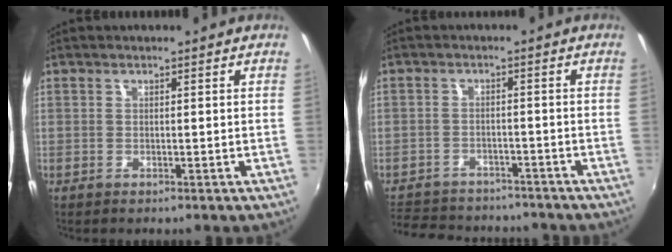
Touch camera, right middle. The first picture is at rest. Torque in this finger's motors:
{"motor_torque": [0.02, -0.89, -0.60, -0.21]}